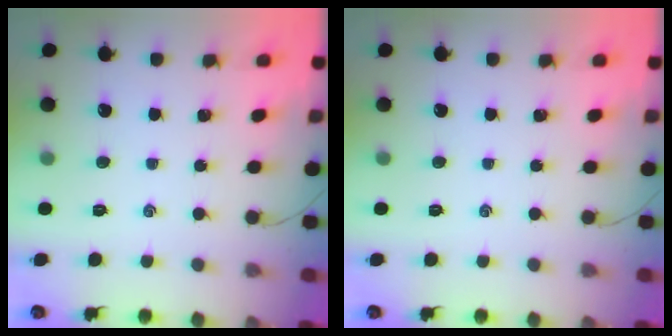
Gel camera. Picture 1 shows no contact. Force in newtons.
{"total": 0.0}